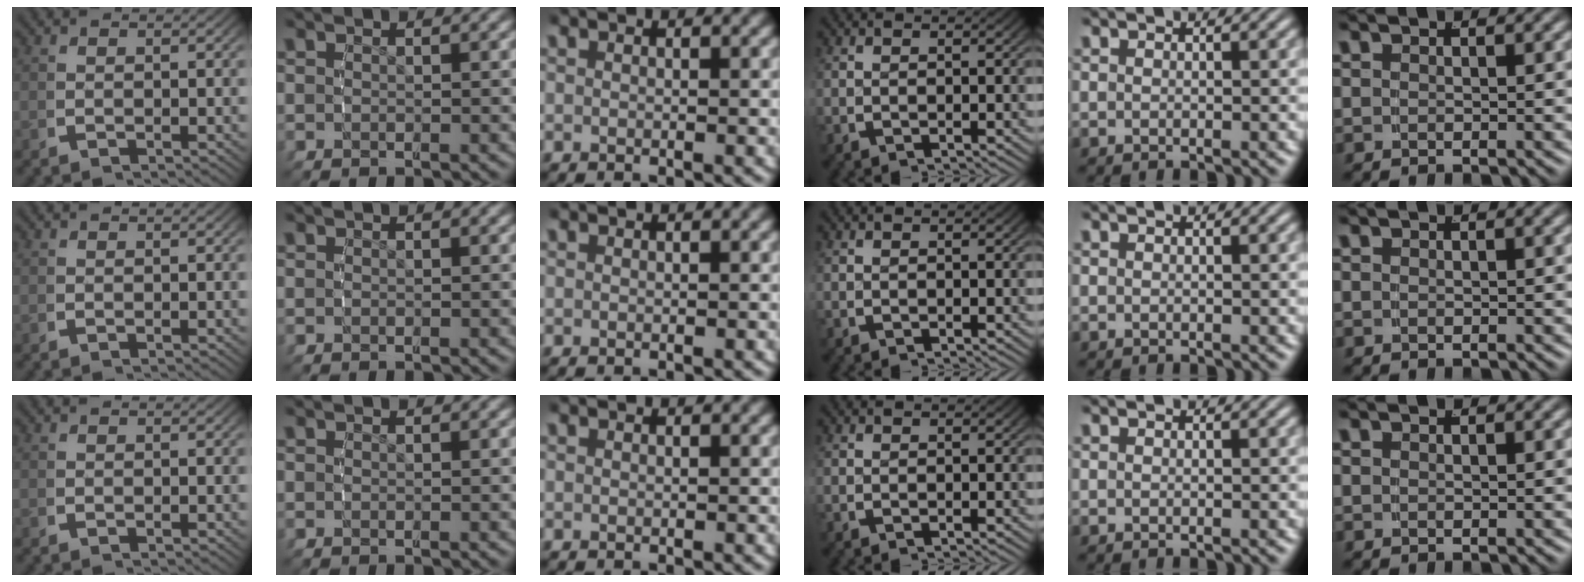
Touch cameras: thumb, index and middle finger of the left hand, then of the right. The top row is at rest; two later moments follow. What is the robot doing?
{"motion": "reach", "object": "shirt"}